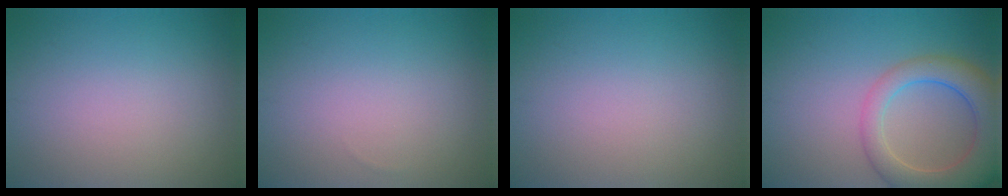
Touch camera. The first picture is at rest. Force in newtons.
{"total": 0.0}
{"total": 0.0}
{"total": 7.2, "press": 7.2, "slide": 0.5}